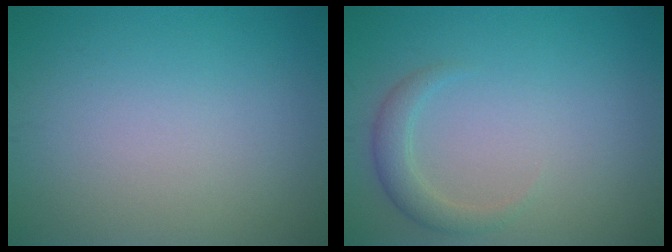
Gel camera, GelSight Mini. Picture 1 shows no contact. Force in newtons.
{"total": 2.0, "press": 2.0, "slide": 0.2}